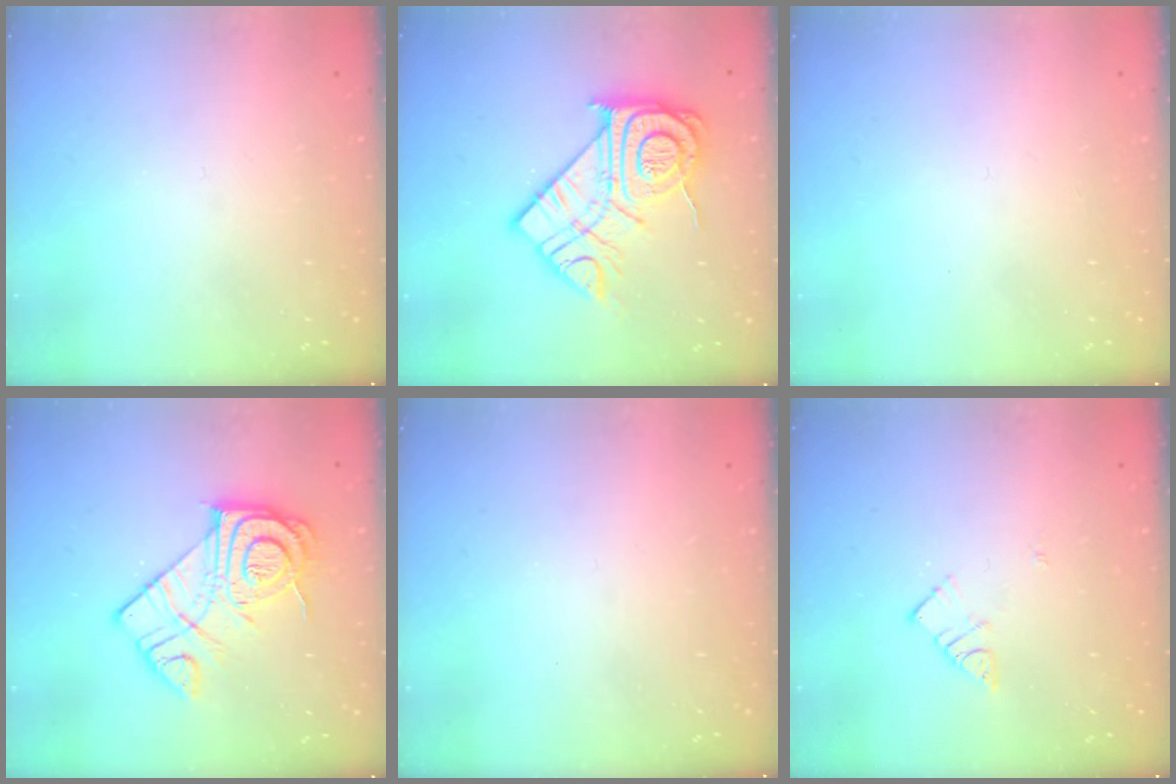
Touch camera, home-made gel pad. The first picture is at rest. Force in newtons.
{"total": 19.5, "press": 19.4, "slide": 1.6}
{"total": 1.7, "press": 1.6, "slide": 0.1}
{"total": 15.6, "press": 15.5, "slide": 0.9}
{"total": 0.0}
{"total": 5.5, "press": 5.5, "slide": 0.1}